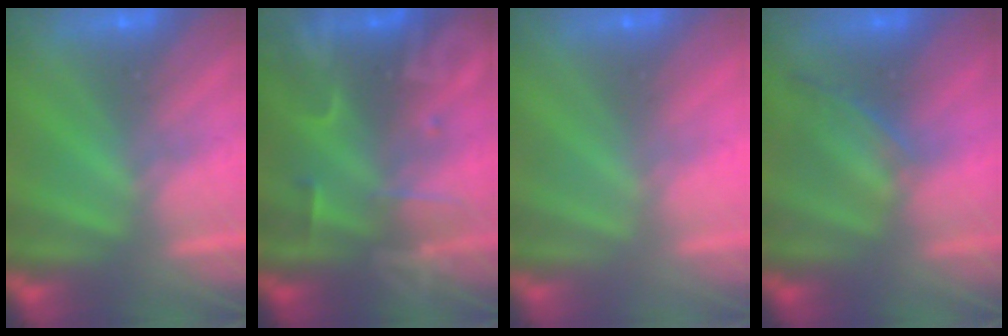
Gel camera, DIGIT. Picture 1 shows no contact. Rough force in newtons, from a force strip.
{"total": 2.4}
{"total": 3.1}
{"total": 4.4}